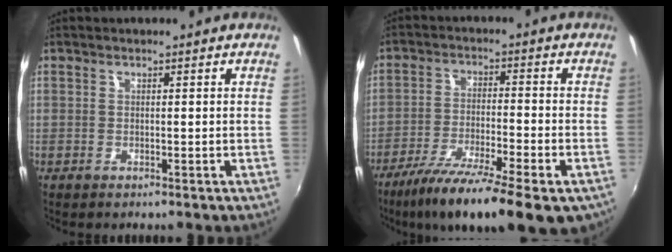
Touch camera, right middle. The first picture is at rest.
{"total": 17.9, "force": [-12.4, 3.6, 12.4], "torque": [-0.220, -0.045, -0.198]}